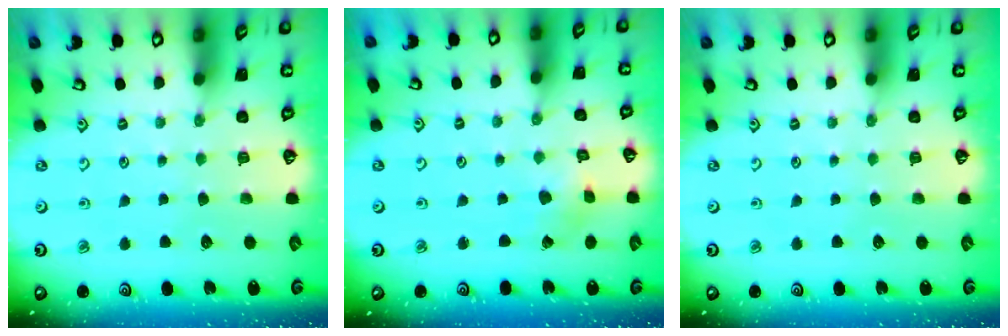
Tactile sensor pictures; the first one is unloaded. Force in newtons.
{"total": 1.6, "press": 1.6, "slide": 0.0}
{"total": 0.0}